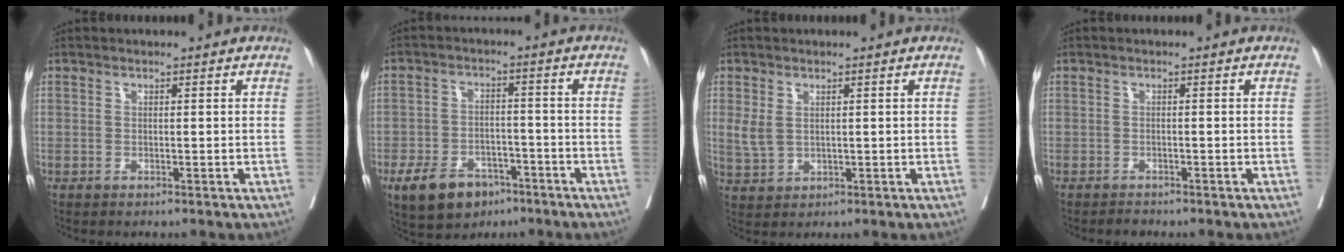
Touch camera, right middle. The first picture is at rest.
{"total": 9.0, "force": [-5.5, 5.4, 4.7], "torque": [-0.083, 0.003, -0.084]}
{"total": 3.1, "force": [0.7, 2.0, 2.3], "torque": [-0.056, 0.001, 0.024]}
{"total": 0.9, "force": [-0.8, 0.2, 0.0], "torque": [0.001, 0.000, -0.011]}